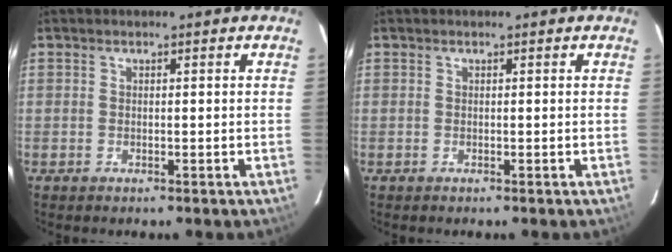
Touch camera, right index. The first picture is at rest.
{"total": 0.0}